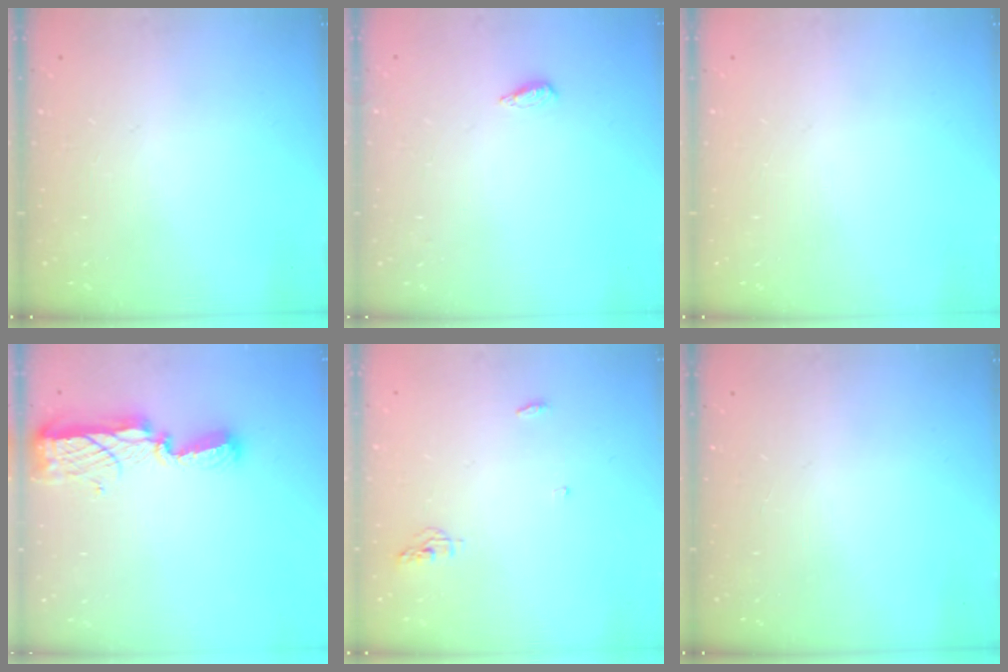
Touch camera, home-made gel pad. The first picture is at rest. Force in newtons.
{"total": 3.1, "press": 3.0, "slide": 0.6}
{"total": 0.0}
{"total": 8.3, "press": 8.3, "slide": 0.8}
{"total": 7.8, "press": 4.6, "slide": 6.3}
{"total": 0.0}